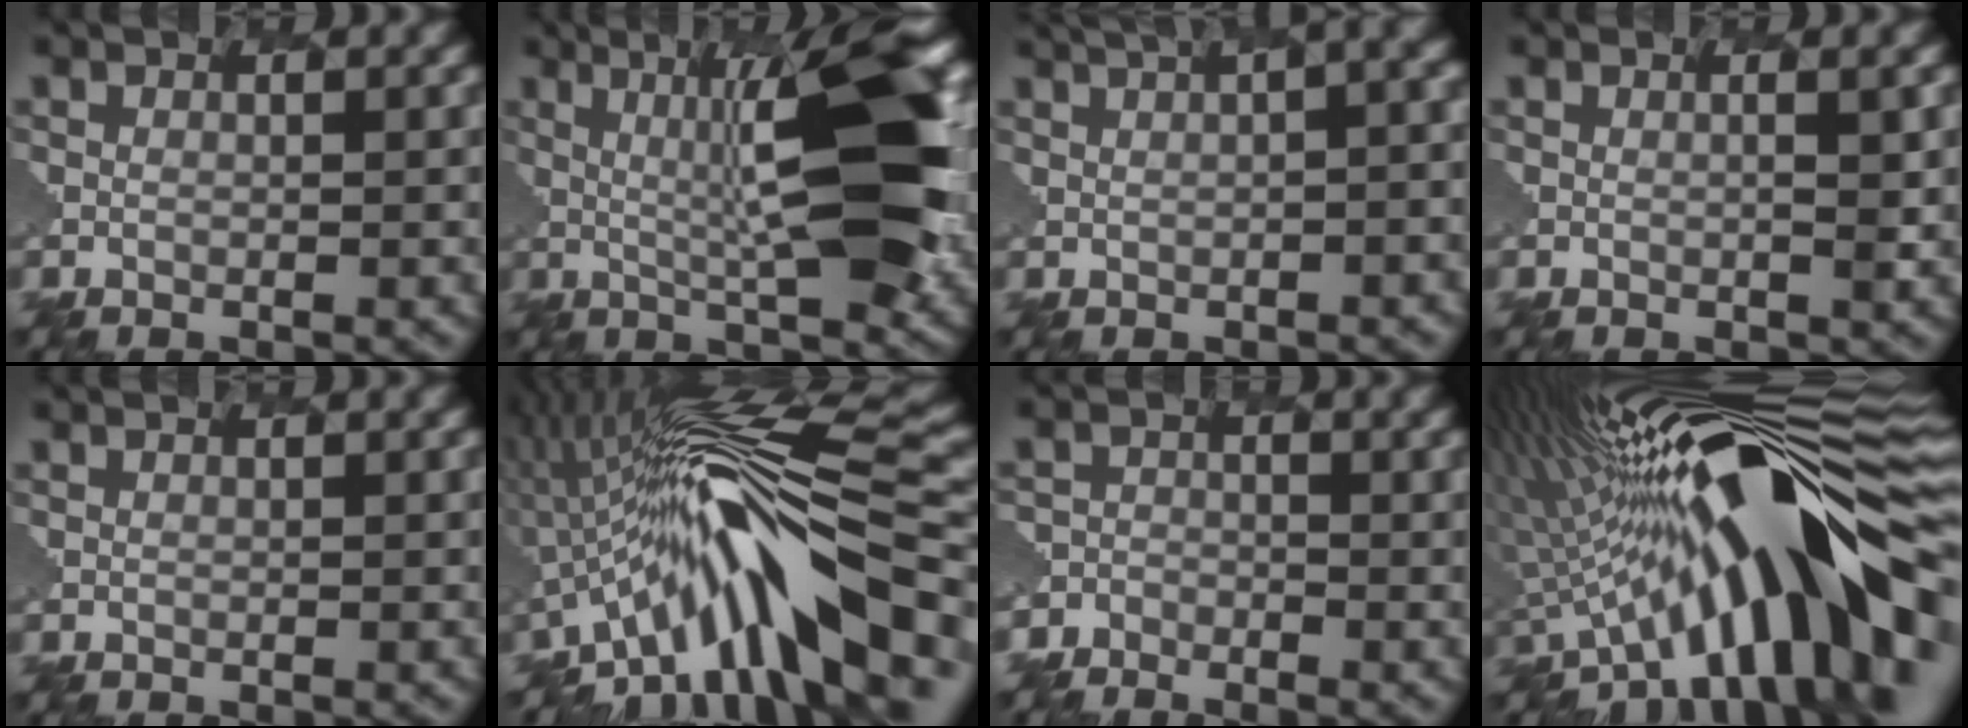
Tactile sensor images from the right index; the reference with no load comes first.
{"total": 7.2, "force": [1.3, 0.7, 7.1], "torque": [-0.135, 0.012, 0.005]}
{"total": 11.1, "force": [4.3, 5.0, 8.9], "torque": [-0.118, 0.050, 0.071]}
{"total": 0.7, "force": [0.4, -0.5, 0.2], "torque": [-0.020, 0.002, -0.001]}
{"total": 1.6, "force": [0.3, 0.9, 1.3], "torque": [-0.007, 0.013, -0.001]}
{"total": 9.8, "force": [-4.7, 2.6, 8.3], "torque": [-0.166, 0.036, -0.094]}
{"total": 5.3, "force": [-4.4, 2.3, -1.8], "torque": [0.021, -0.009, -0.082]}
{"total": 12.3, "force": [-1.5, 2.6, 11.9], "torque": [-0.196, 0.027, -0.058]}